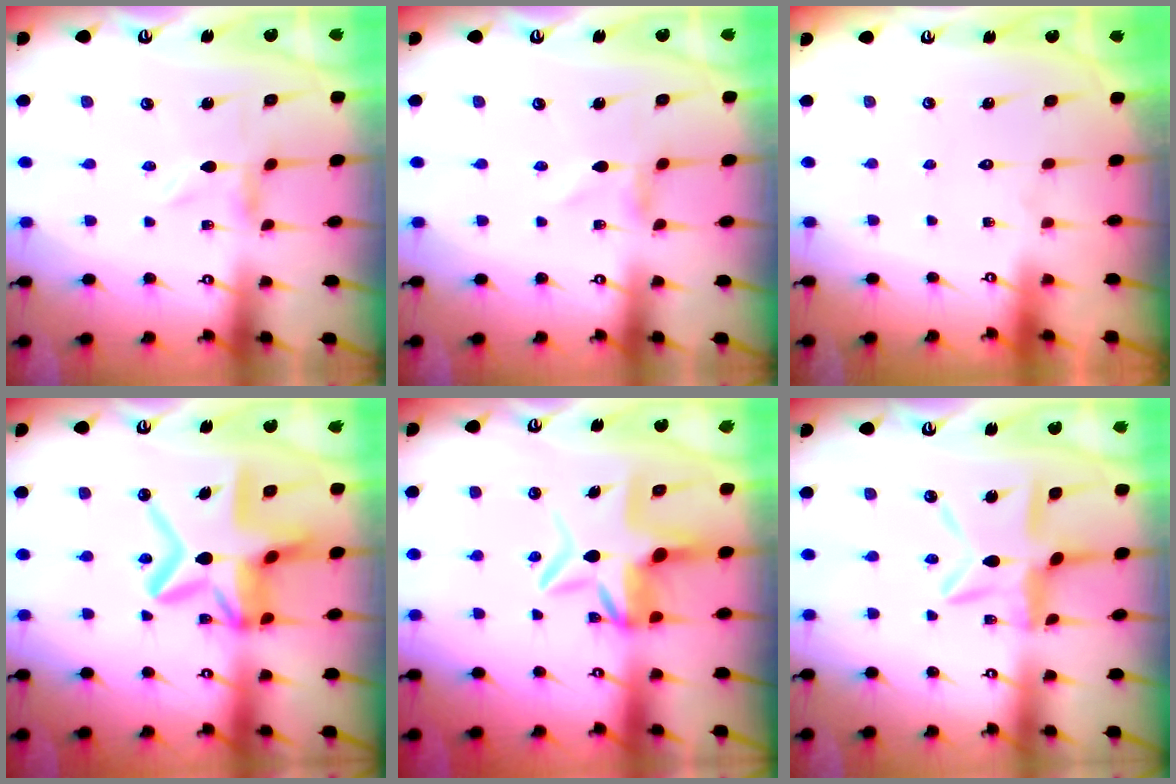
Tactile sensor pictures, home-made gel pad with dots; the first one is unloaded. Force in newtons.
{"total": 0.7, "press": 0.7, "slide": 0.1}
{"total": 1.7, "press": 1.6, "slide": 0.1}
{"total": 15.8, "press": 15.7, "slide": 1.6}
{"total": 7.9, "press": 7.4, "slide": 2.6}
{"total": 10.7, "press": 10.7, "slide": 1.1}